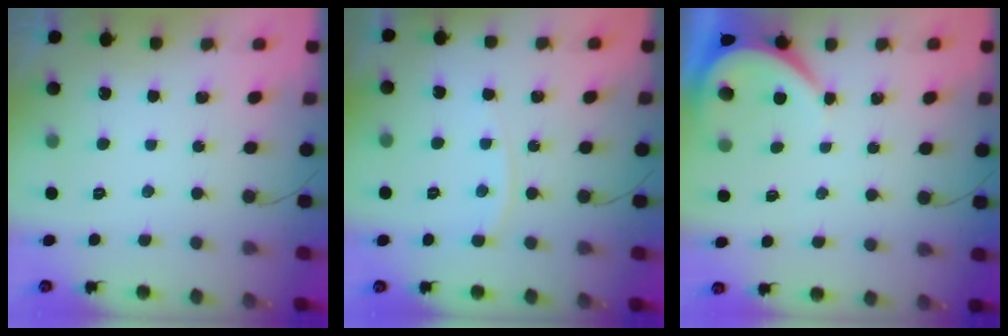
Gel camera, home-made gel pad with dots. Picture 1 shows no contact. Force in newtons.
{"total": 3.5, "press": 3.5, "slide": 0.1}
{"total": 3.9, "press": 3.9, "slide": 0.6}